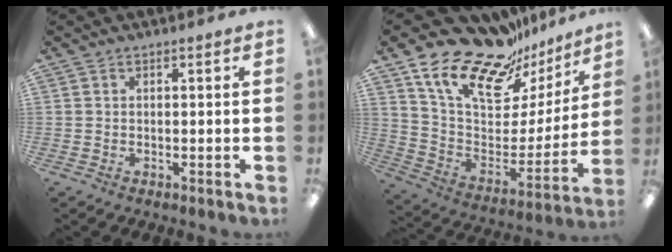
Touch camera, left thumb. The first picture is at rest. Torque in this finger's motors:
{"motor_torque": [0.80, 0.78, 1.32, -1.44, 0.19]}